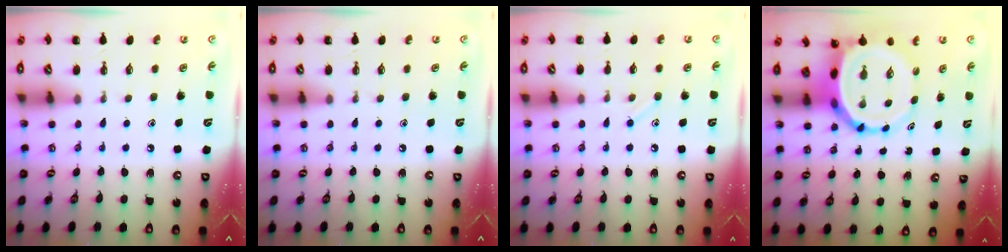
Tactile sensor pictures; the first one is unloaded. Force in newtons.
{"total": 0.0}
{"total": 6.5, "press": 6.3, "slide": 1.7}
{"total": 6.6, "press": 6.3, "slide": 2.2}